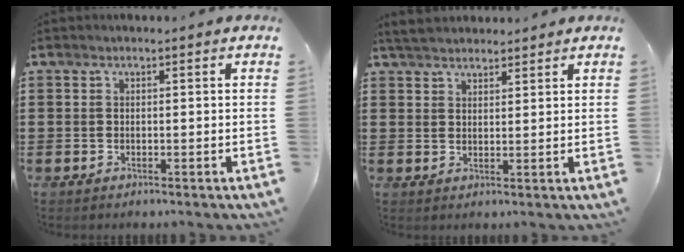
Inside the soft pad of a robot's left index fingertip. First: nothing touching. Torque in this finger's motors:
{"motor_torque": [2.14, 0.00, 0.40, 0.10]}